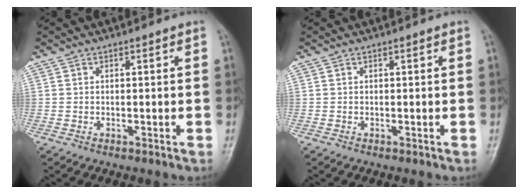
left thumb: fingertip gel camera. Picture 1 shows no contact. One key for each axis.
{"total": 0.0}